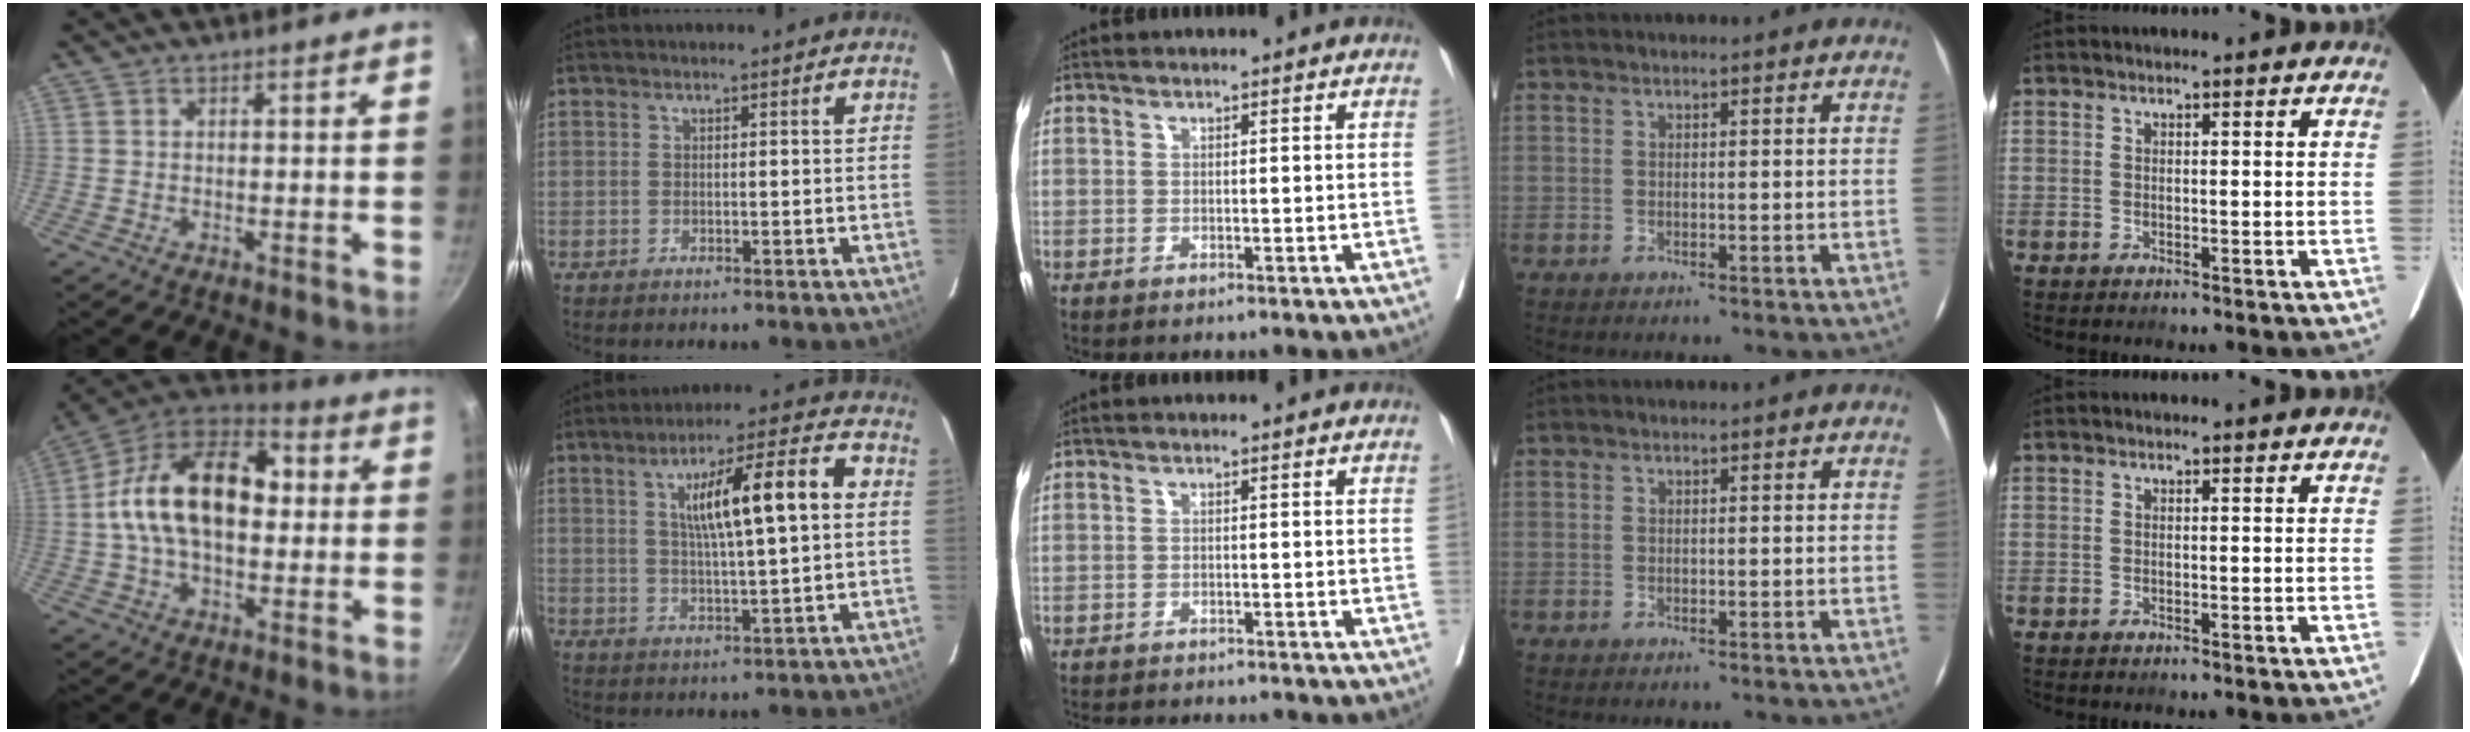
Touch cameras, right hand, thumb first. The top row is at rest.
{"thumb": {"total": 21.0, "force": [1.5, 12.7, 16.7], "torque": [-0.274, 0.032, 0.018]}, "index": {"total": 13.0, "force": [2.9, 1.3, 12.6], "torque": [-0.200, 0.020, 0.047]}, "middle": {"total": 8.5, "force": [-8.0, 1.3, 2.6], "torque": [-0.033, -0.010, -0.103]}}